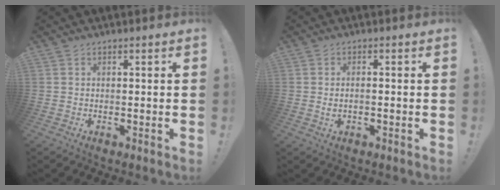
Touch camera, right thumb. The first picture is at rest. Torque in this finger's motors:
{"motor_torque": [-0.11, 0.10, 0.05, 0.24, 0.12]}